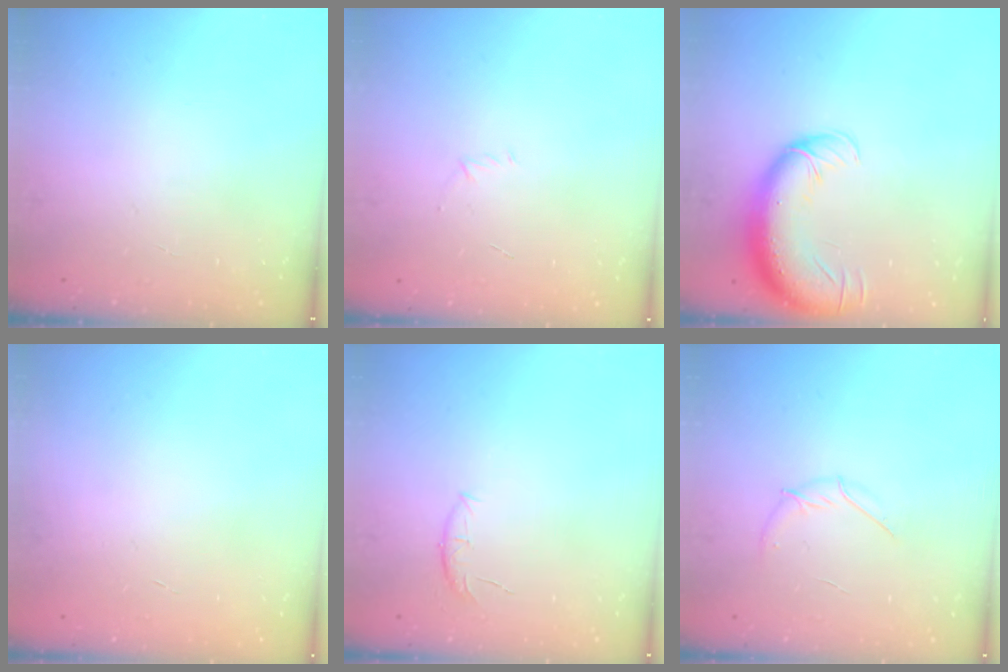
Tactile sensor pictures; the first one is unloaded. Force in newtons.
{"total": 2.7, "press": 2.6, "slide": 0.7}
{"total": 14.7, "press": 14.2, "slide": 3.7}
{"total": 0.0}
{"total": 6.0, "press": 5.8, "slide": 1.5}
{"total": 6.6, "press": 6.3, "slide": 2.0}